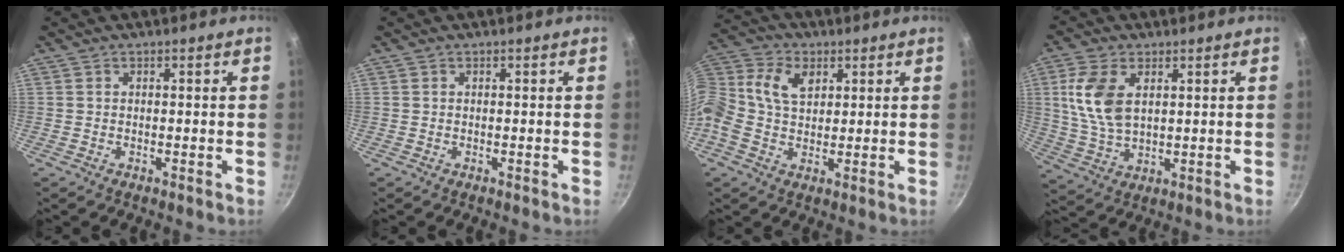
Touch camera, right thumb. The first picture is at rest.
{"total": 0.0}
{"total": 12.0, "force": [2.9, 8.6, 7.8], "torque": [-0.161, 0.020, 0.038]}
{"total": 10.4, "force": [2.8, 5.9, 8.0], "torque": [-0.159, -0.013, 0.060]}